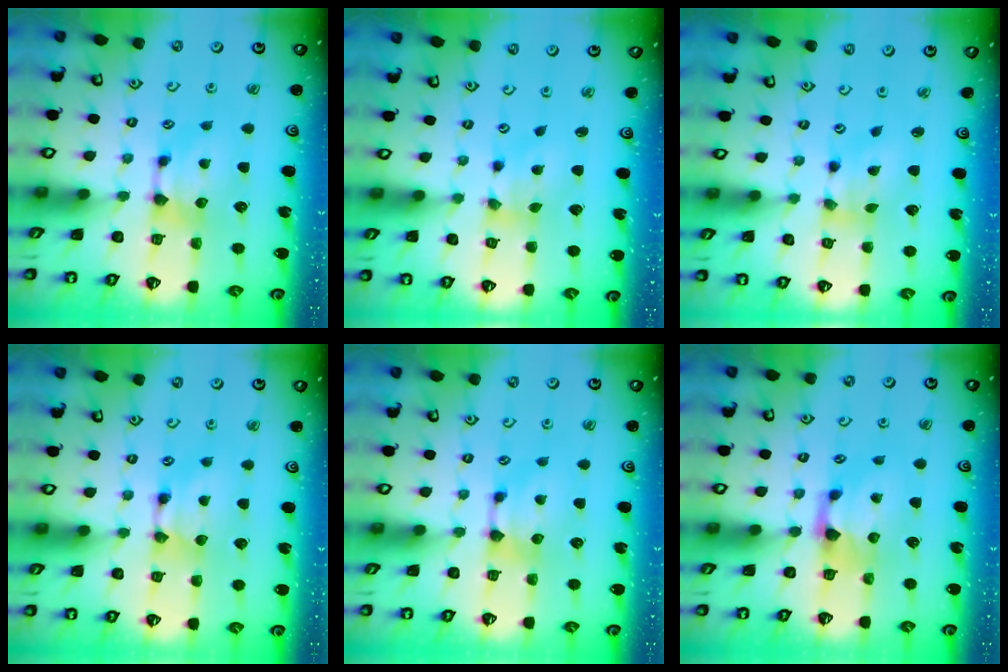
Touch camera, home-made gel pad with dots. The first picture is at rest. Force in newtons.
{"total": 2.7, "press": 2.4, "slide": 1.3}
{"total": 2.7, "press": 2.3, "slide": 1.4}
{"total": 1.5, "press": 1.5, "slide": 0.2}
{"total": 0.0}
{"total": 1.6, "press": 0.9, "slide": 1.3}